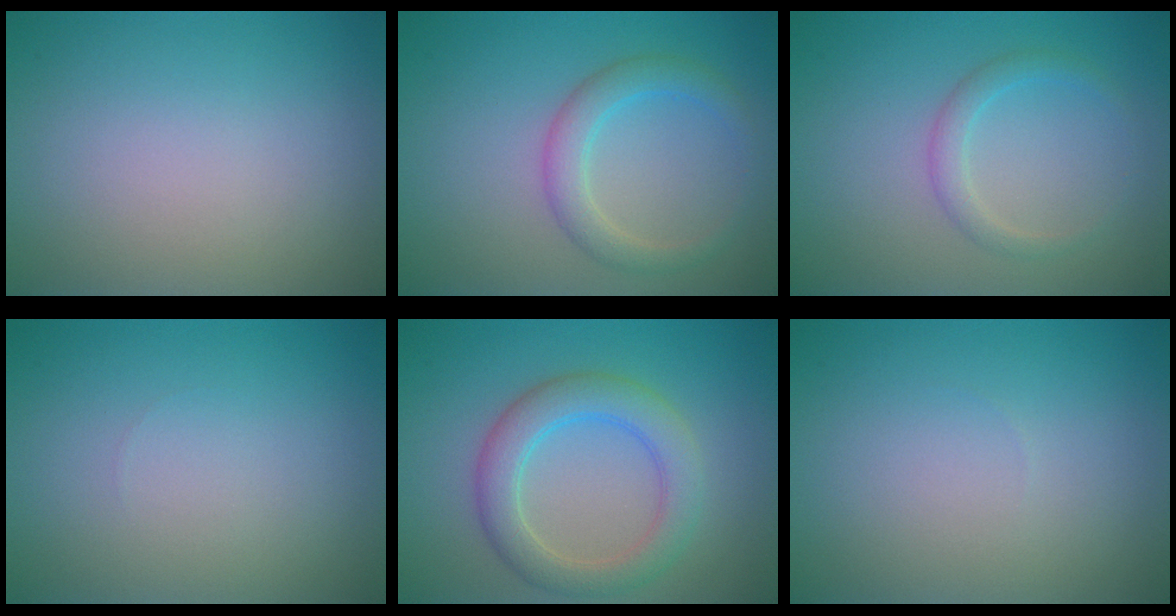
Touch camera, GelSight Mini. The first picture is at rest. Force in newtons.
{"total": 2.9, "press": 2.9, "slide": 0.2}
{"total": 1.7, "press": 1.7, "slide": 0.1}
{"total": 0.0}
{"total": 4.5, "press": 4.5, "slide": 0.1}
{"total": 0.0}